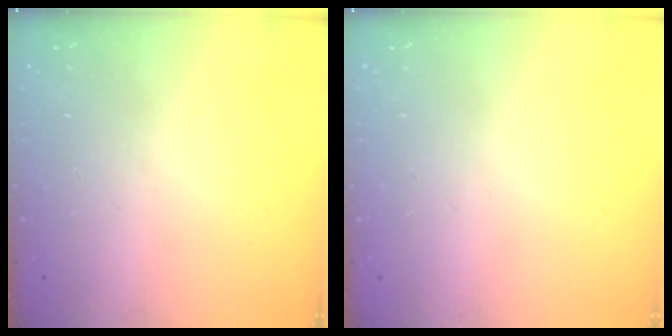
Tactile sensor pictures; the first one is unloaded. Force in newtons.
{"total": 0.0}